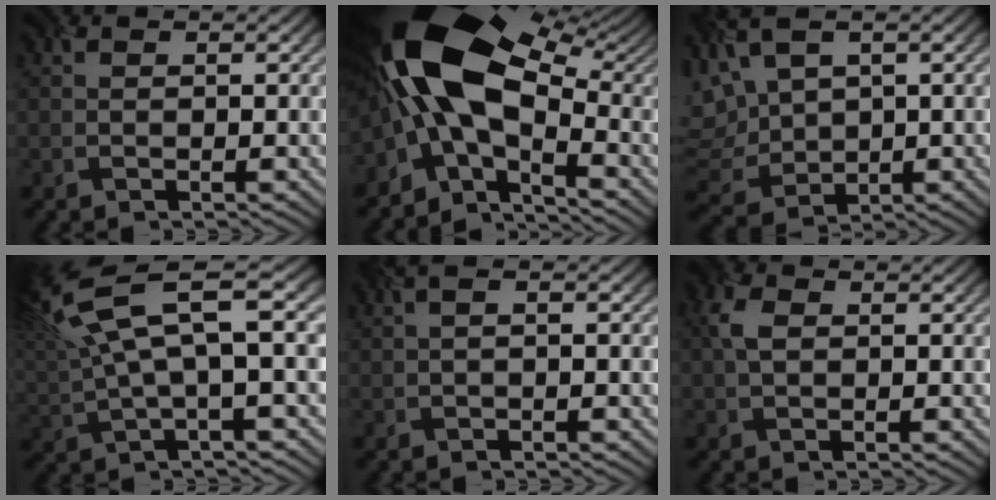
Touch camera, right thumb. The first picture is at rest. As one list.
[{"total": 15.4, "force": [-1.1, 8.2, 13.0], "torque": [-0.224, 0.001, -0.033]}, {"total": 9.2, "force": [2.5, 6.2, 6.3], "torque": [-0.171, -0.008, 0.056]}, {"total": 11.9, "force": [5.0, 2.6, 10.5], "torque": [-0.224, 0.013, 0.097]}, {"total": 1.2, "force": [0.3, 0.2, 1.2], "torque": [-0.026, 0.004, 0.005]}, {"total": 2.4, "force": [0.5, 1.6, 1.8], "torque": [-0.046, 0.006, 0.005]}]